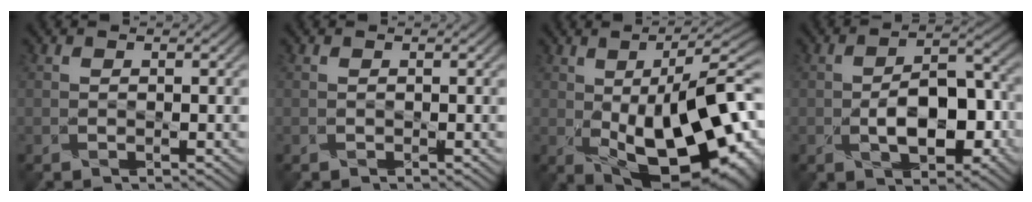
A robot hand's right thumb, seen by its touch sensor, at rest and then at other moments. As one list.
[{"total": 0.0}, {"total": 18.0, "force": [-2.9, 8.3, 15.7], "torque": [-0.226, -0.018, -0.028]}, {"total": 7.9, "force": [-2.2, 4.2, 6.3], "torque": [-0.094, 0.004, -0.036]}]